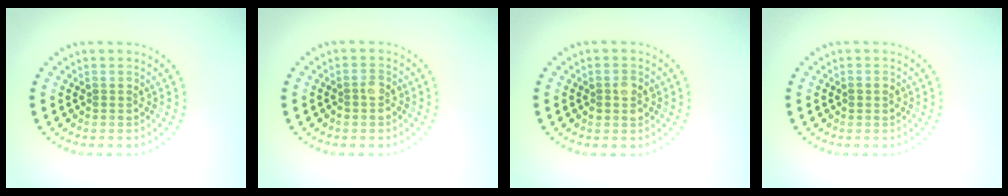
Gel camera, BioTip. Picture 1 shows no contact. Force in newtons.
{"total": 1.3, "press": 1.2, "slide": 0.6}
{"total": 2.1, "press": 2.1, "slide": 0.1}
{"total": 1.1, "press": 1.1, "slide": 0.0}